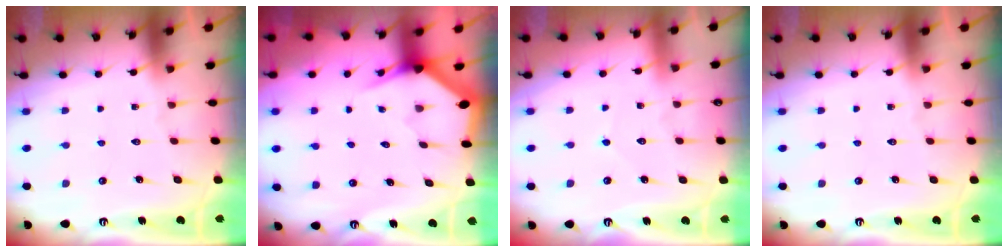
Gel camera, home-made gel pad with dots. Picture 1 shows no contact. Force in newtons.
{"total": 3.0, "press": 3.0, "slide": 0.0}
{"total": 2.6, "press": 2.6, "slide": 0.3}
{"total": 0.0}